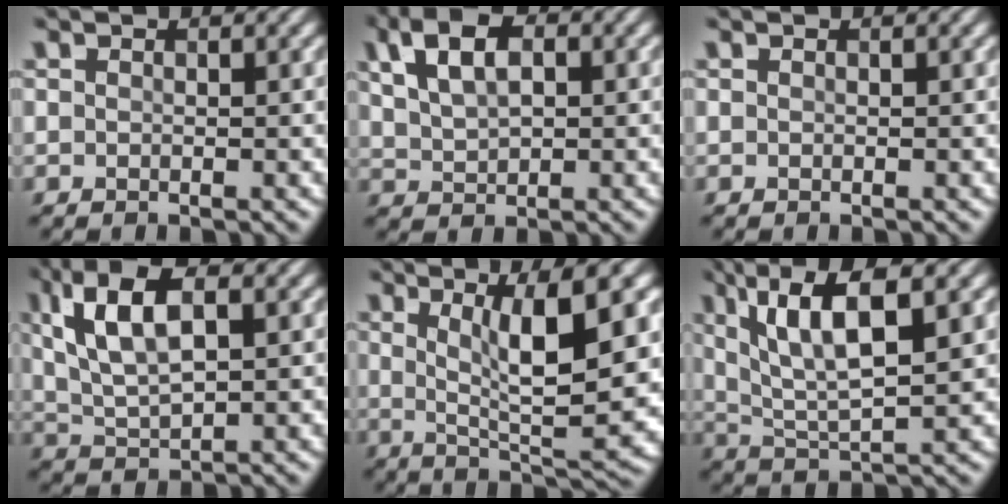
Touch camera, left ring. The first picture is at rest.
{"total": 6.0, "force": [2.3, 3.4, 4.4], "torque": [-0.086, 0.019, 0.031]}
{"total": 0.0}
{"total": 8.1, "force": [2.6, 3.7, 6.8], "torque": [-0.136, 0.017, 0.046]}
{"total": 9.3, "force": [2.3, 2.2, 8.7], "torque": [-0.132, -0.008, 0.046]}
{"total": 9.1, "force": [3.7, 2.7, 7.9], "torque": [-0.144, 0.008, 0.069]}